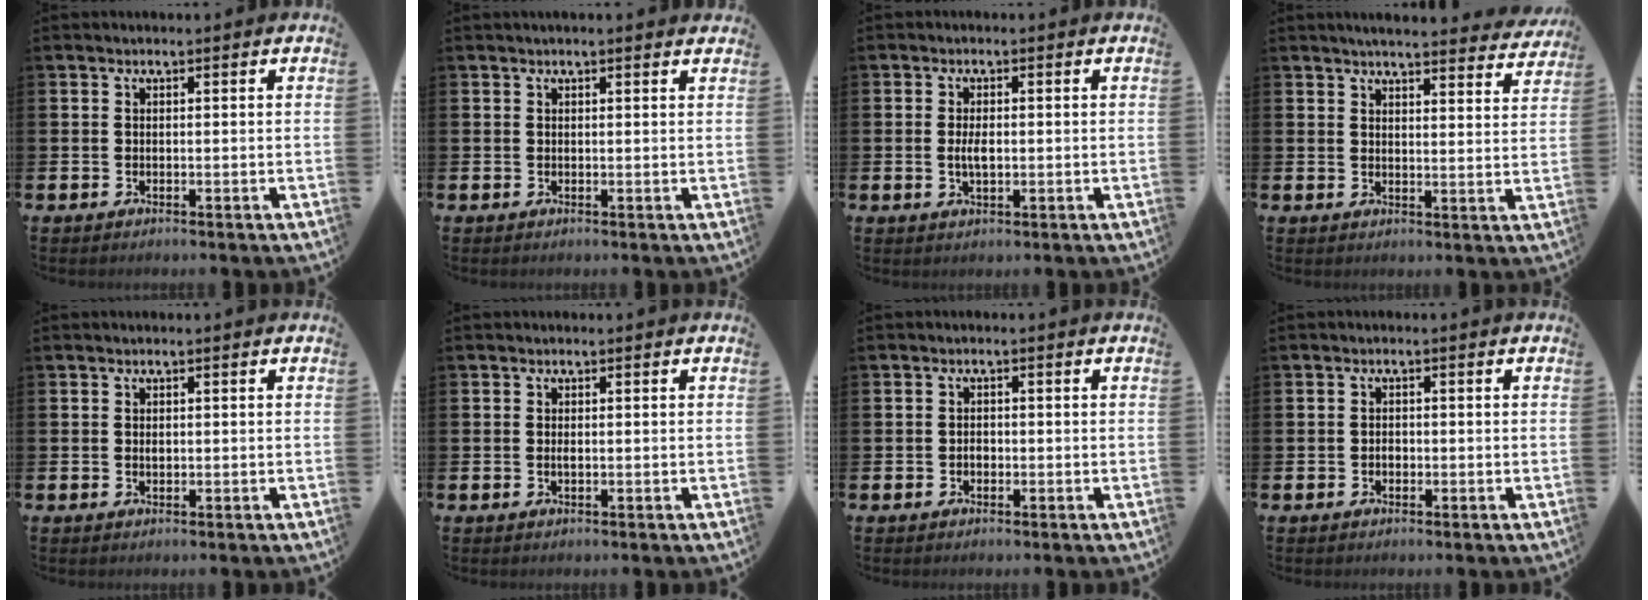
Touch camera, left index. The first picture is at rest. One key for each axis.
{"total": 0.9, "fx": 0.8, "fy": 0.0, "fz": 0.4, "tx": 0.005, "ty": -0.004, "tz": 0.012}
{"total": 2.4, "fx": 0.0, "fy": 1.1, "fz": 2.1, "tx": -0.030, "ty": -0.001, "tz": -0.005}
{"total": 4.5, "fx": 4.4, "fy": 0.1, "fz": 1.0, "tx": -0.019, "ty": -0.031, "tz": 0.074}
{"total": 0.5, "fx": 0.1, "fy": 0.3, "fz": 0.4, "tx": -0.006, "ty": 0.001, "tz": 0.001}
{"total": 0.6, "fx": 0.0, "fy": 0.2, "fz": 0.6, "tx": -0.018, "ty": 0.002, "tz": 0.001}
{"total": 1.2, "fx": -0.4, "fy": 0.9, "fz": 0.7, "tx": -0.011, "ty": 0.002, "tz": -0.010}
{"total": 1.1, "fx": -0.4, "fy": 0.8, "fz": 0.7, "tx": -0.011, "ty": 0.003, "tz": -0.009}